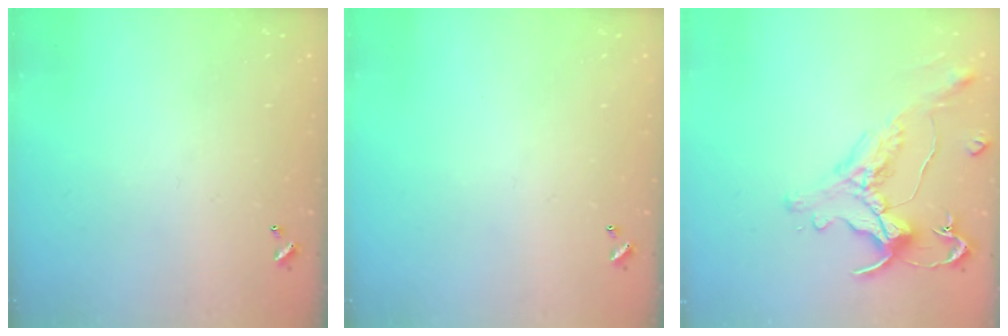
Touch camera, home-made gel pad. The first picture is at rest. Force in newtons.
{"total": 0.0}
{"total": 0.7, "press": 0.1, "slide": 0.7}